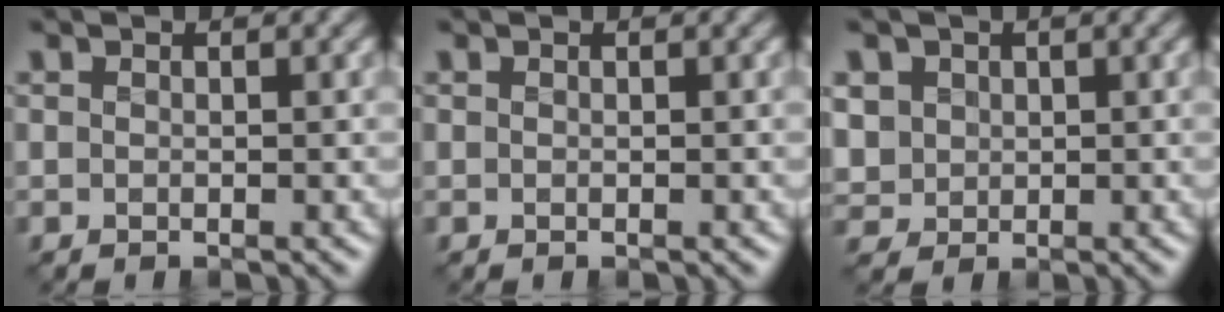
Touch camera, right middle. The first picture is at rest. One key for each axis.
{"total": 0.0}
{"total": 3.8, "fx": 1.2, "fy": 3.3, "fz": 1.3, "tx": -0.063, "ty": 0.015, "tz": 0.031}